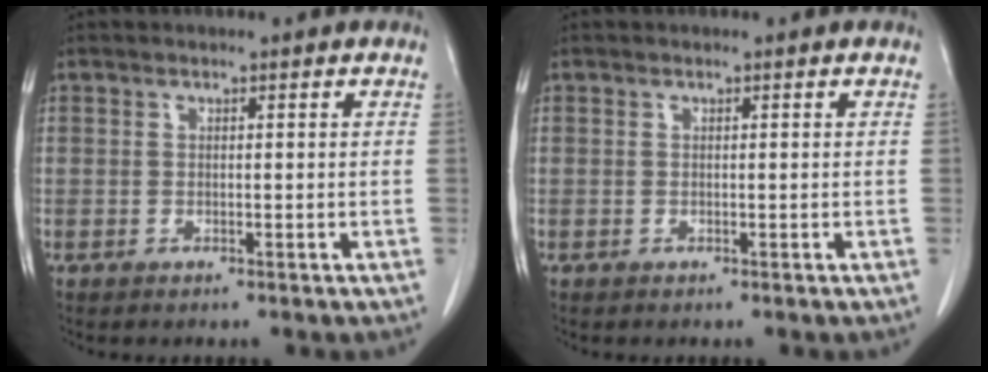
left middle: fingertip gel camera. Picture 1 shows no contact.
{"total": 0.0}